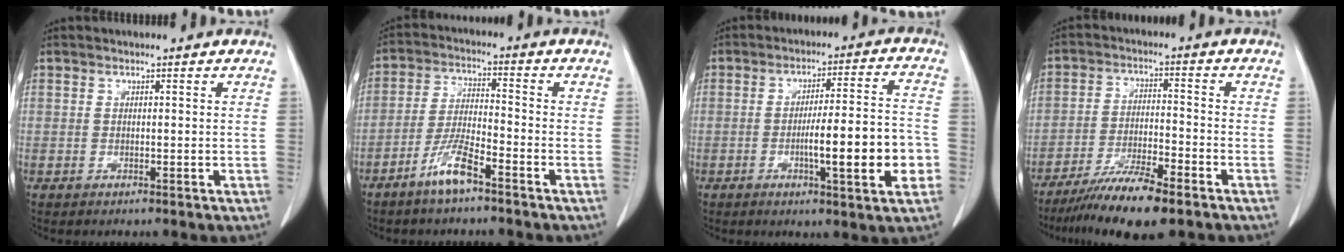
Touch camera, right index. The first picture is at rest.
{"total": 6.7, "force": [-4.6, 0.8, 4.8], "torque": [-0.103, -0.007, -0.092]}
{"total": 12.3, "force": [-3.3, 1.1, 11.8], "torque": [-0.177, 0.008, -0.047]}
{"total": 10.3, "force": [-7.8, 0.9, 6.7], "torque": [-0.118, -0.026, -0.135]}